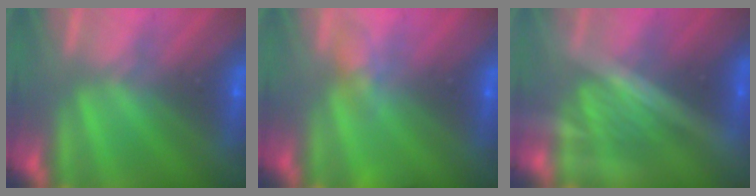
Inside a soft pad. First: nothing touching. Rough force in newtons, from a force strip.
{"total": 3.5}
{"total": 1.7}